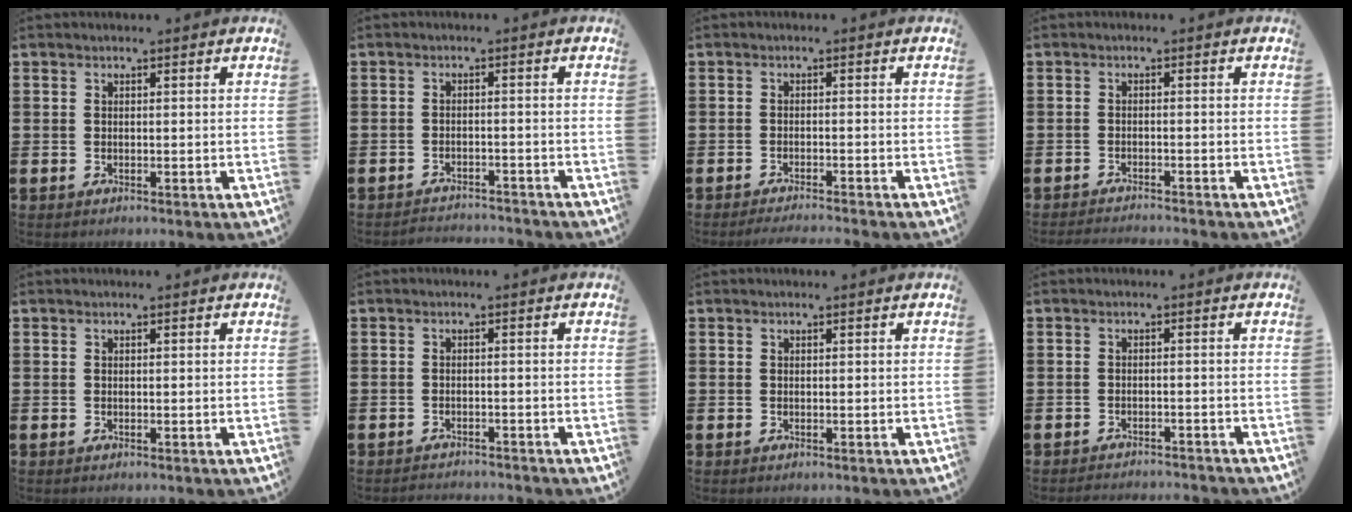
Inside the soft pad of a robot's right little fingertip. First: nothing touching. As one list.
[{"total": 2.0, "force": [-1.9, -0.1, -0.2], "torque": [-0.002, 0.003, -0.043]}, {"total": 1.3, "force": [-1.2, -0.2, 0.3], "torque": [-0.004, -0.001, -0.024]}, {"total": 1.3, "force": [-1.3, -0.1, 0.2], "torque": [-0.004, 0.001, -0.026]}, {"total": 0.0}, {"total": 1.3, "force": [-1.3, -0.1, -0.2], "torque": [-0.001, 0.004, -0.027]}, {"total": 0.0}, {"total": 1.5, "force": [-1.5, -0.1, -0.1], "torque": [-0.002, 0.004, -0.032]}]